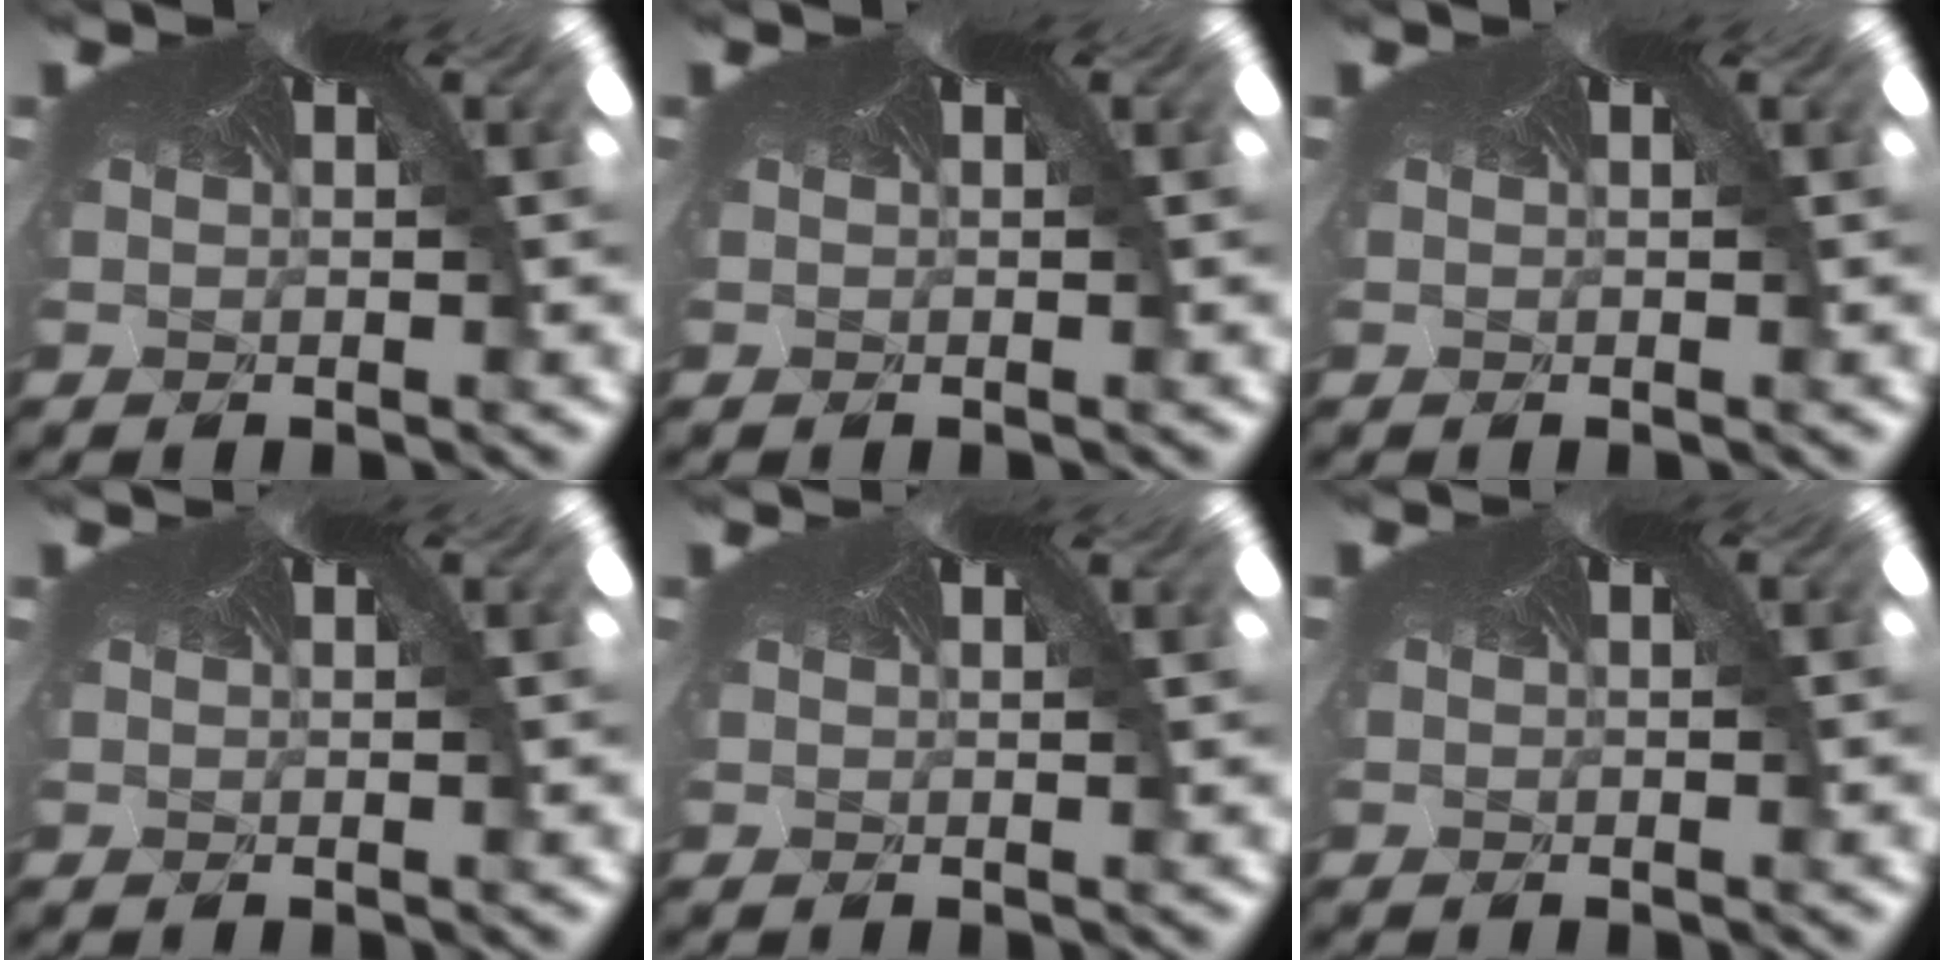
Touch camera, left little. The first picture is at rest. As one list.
[{"total": 0.0}, {"total": 0.0}, {"total": 0.8, "force": [0.0, -0.4, -0.7], "torque": [0.009, -0.001, -0.002]}, {"total": 1.1, "force": [0.0, -0.6, -1.0], "torque": [0.013, -0.002, -0.004]}, {"total": 0.0}]